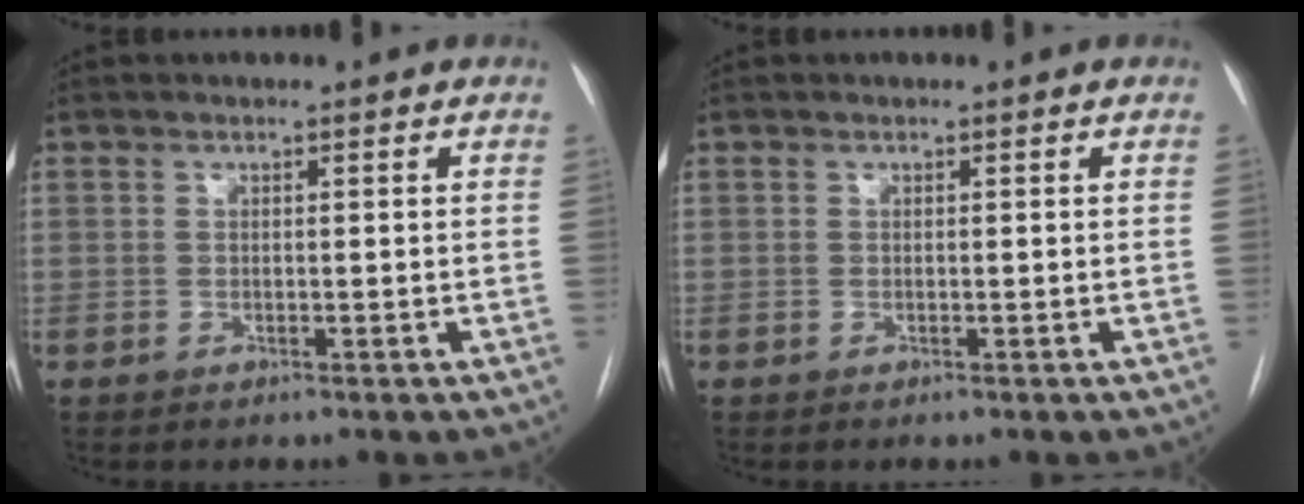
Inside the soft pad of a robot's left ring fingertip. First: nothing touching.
{"total": 0.0}